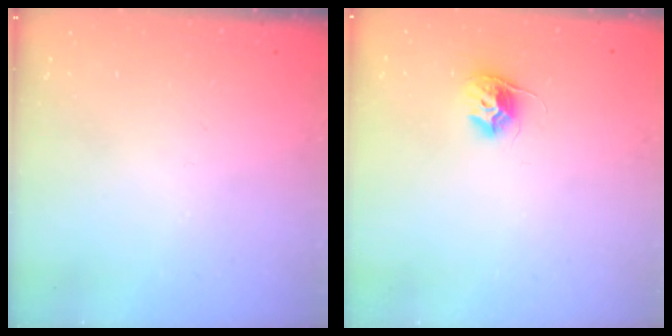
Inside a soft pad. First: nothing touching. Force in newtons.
{"total": 9.1, "press": 9.1, "slide": 0.4}